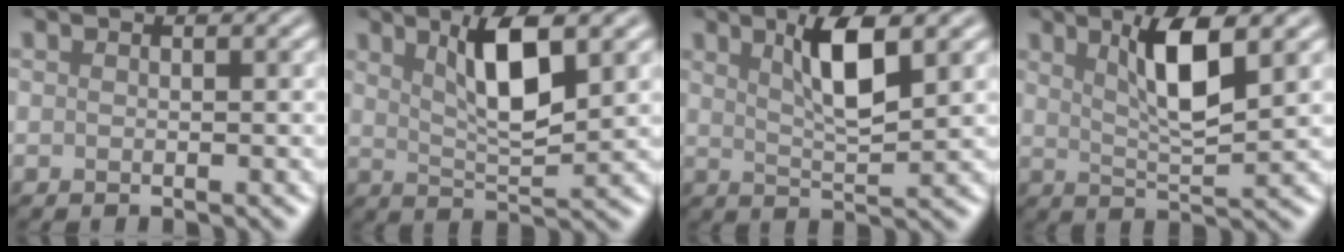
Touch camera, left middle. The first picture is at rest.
{"total": 5.3, "force": [1.9, 1.3, 4.7], "torque": [-0.084, -0.006, 0.040]}
{"total": 4.4, "force": [1.6, 0.9, 4.0], "torque": [-0.073, -0.004, 0.035]}
{"total": 4.9, "force": [1.7, 0.9, 4.5], "torque": [-0.081, -0.006, 0.038]}